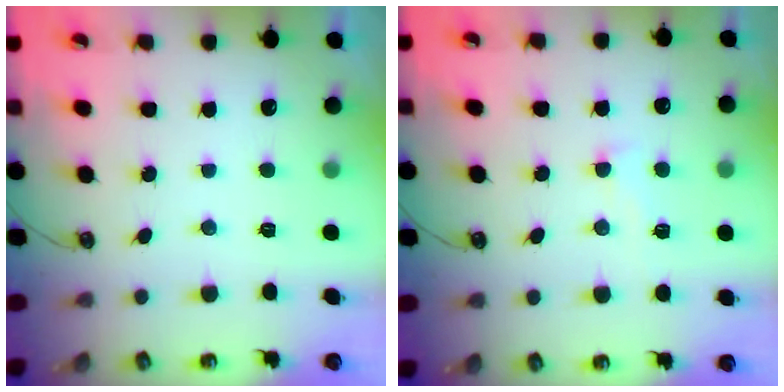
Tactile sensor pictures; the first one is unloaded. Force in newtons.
{"total": 0.9, "press": 0.6, "slide": 0.7}